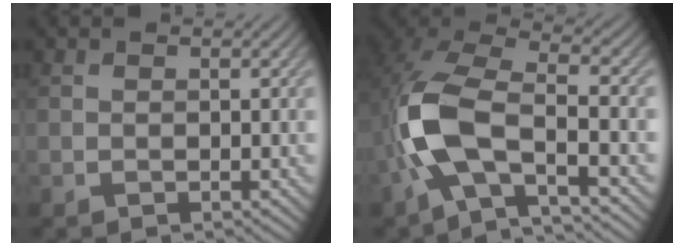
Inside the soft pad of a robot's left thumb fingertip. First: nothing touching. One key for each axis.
{"total": 11.5, "fx": -3.7, "fy": 4.8, "fz": 9.8, "tx": -0.215, "ty": -0.008, "tz": -0.081}